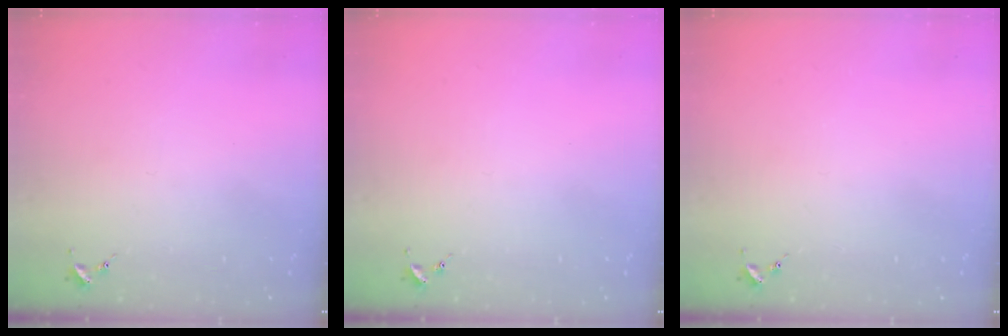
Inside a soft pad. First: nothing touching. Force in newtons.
{"total": 0.0}
{"total": 0.0}